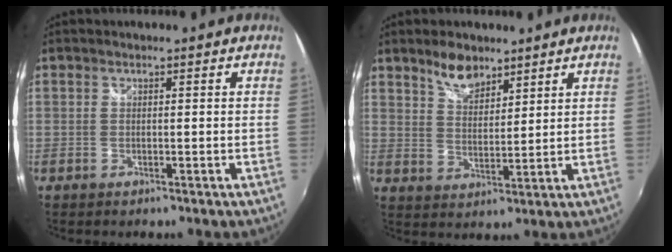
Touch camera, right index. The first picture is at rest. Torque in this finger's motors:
{"motor_torque": [0.07, 0.07, 0.07, 0.03]}